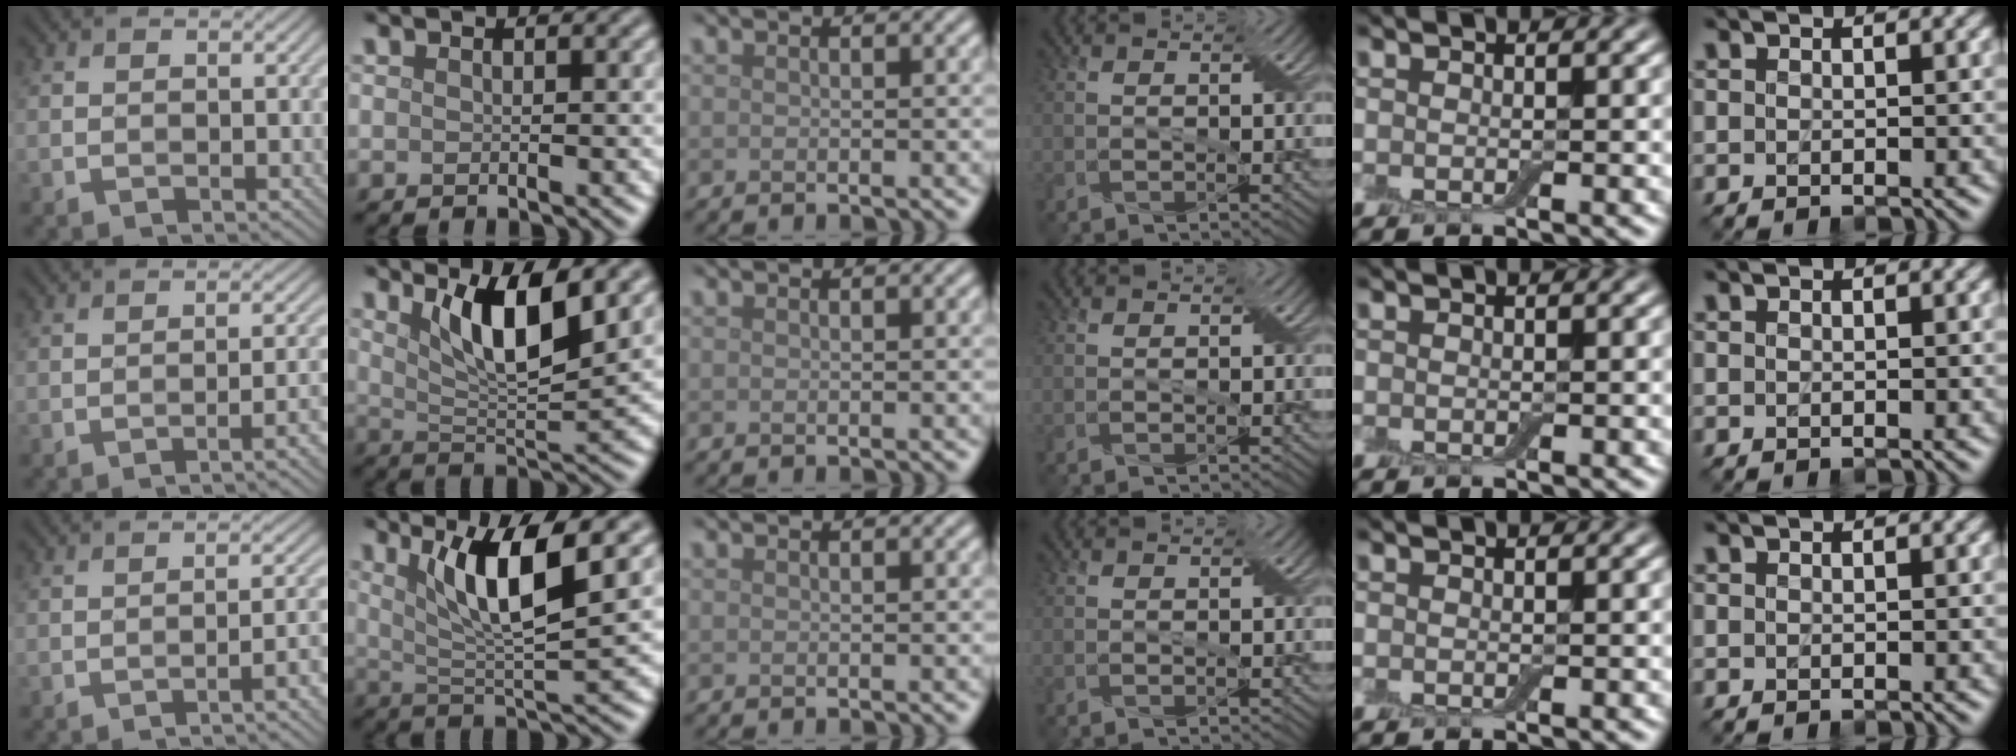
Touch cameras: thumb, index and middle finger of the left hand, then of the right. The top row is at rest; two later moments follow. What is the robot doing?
{"motion": "wrap", "object": "cling film"}